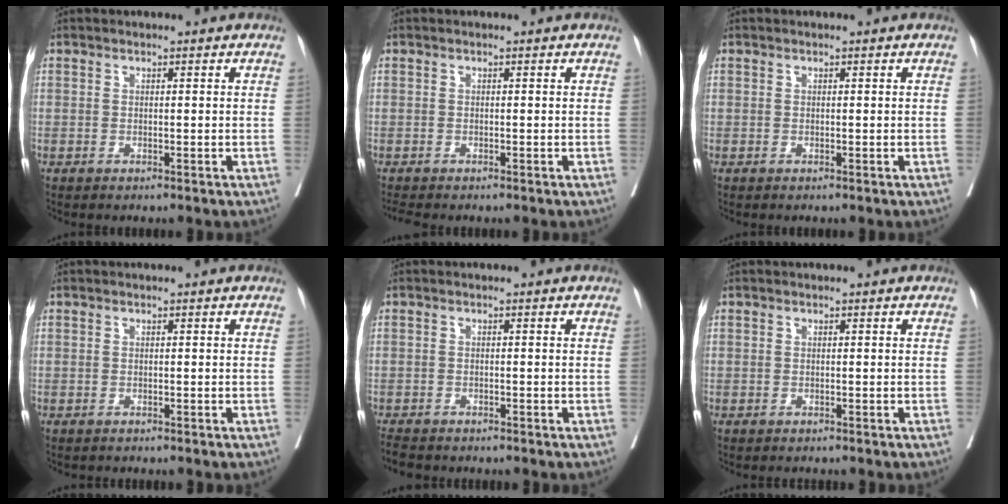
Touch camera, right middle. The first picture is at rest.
{"total": 1.1, "force": [-1.1, 0.0, 0.2], "torque": [-0.009, -0.006, -0.022]}
{"total": 0.0}
{"total": 0.6, "force": [-0.5, 0.3, -0.1], "torque": [-0.006, 0.002, -0.011]}
{"total": 3.9, "force": [-3.5, 1.1, 1.3], "torque": [-0.025, -0.009, -0.057]}
{"total": 0.6, "force": [-0.6, 0.3, 0.0], "torque": [-0.005, 0.001, -0.010]}